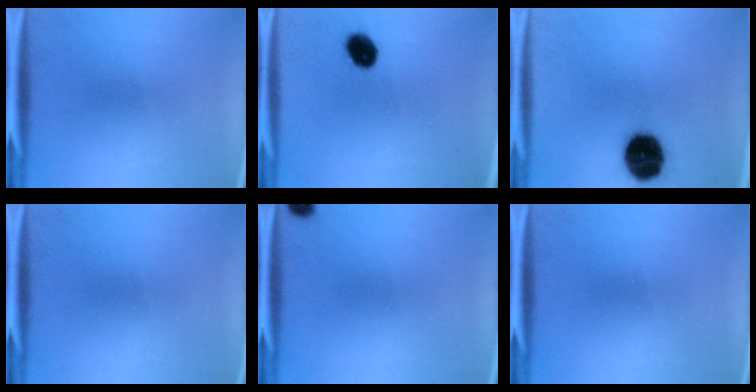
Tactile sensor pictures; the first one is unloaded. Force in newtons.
{"total": 6.0}
{"total": 16.1}
{"total": 0.0}
{"total": 2.5}
{"total": 0.0}